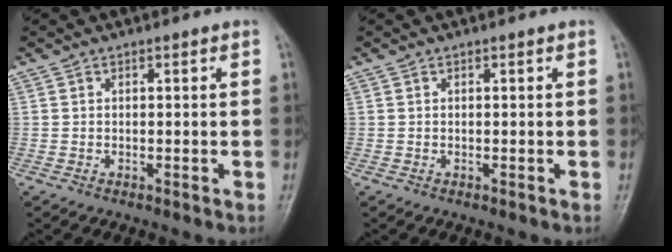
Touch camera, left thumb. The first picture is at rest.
{"total": 0.0}